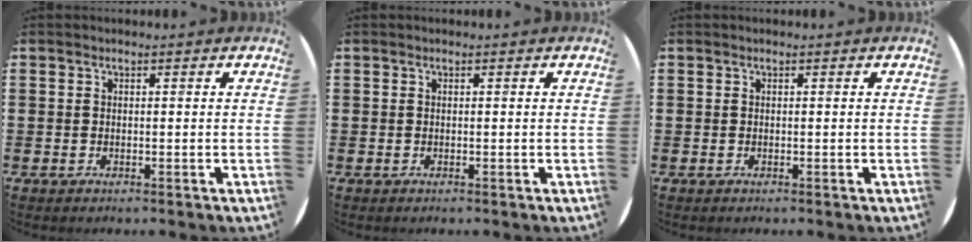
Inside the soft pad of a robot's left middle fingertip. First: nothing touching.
{"total": 0.0}
{"total": 0.0}